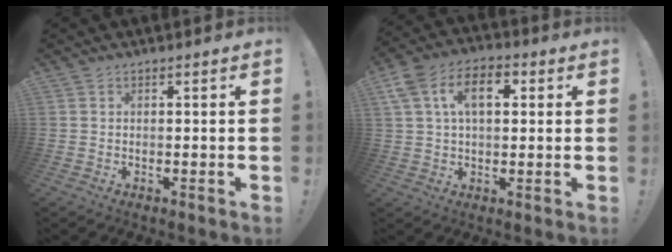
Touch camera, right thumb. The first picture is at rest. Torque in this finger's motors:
{"motor_torque": [0.52, 0.66, 0.52, 0.52, 0.05]}